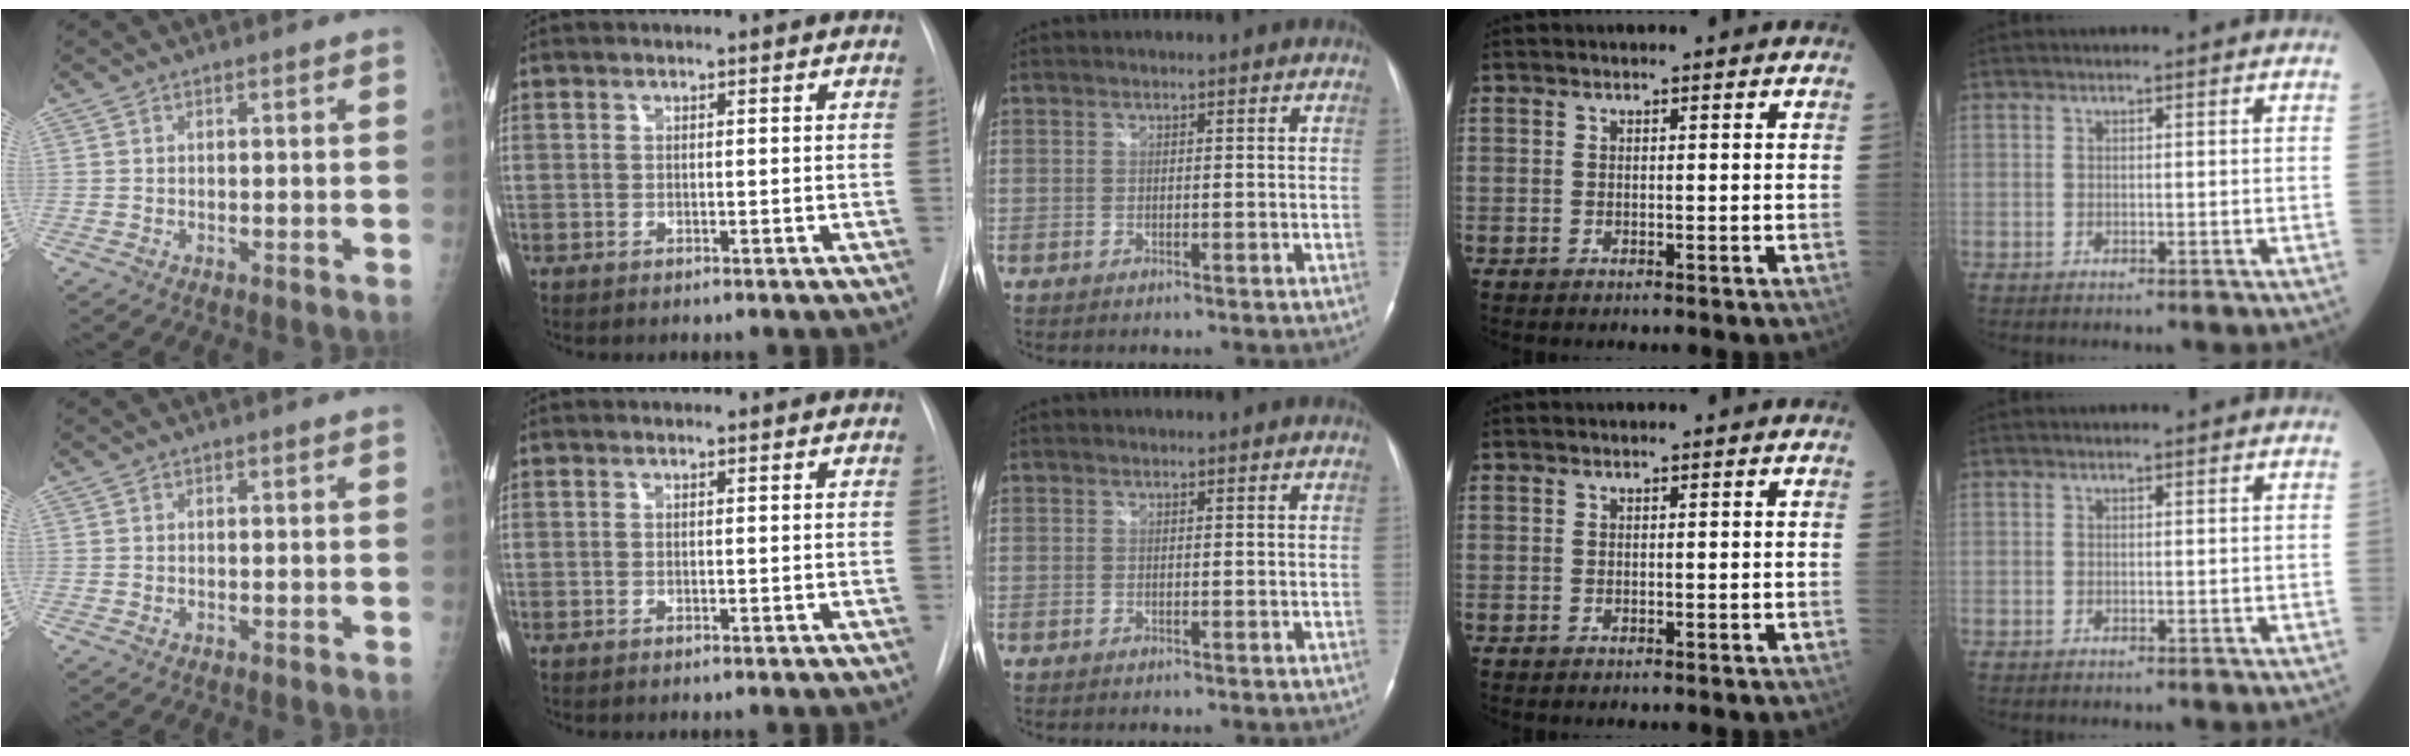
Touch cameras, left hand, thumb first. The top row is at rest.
{"index": {"total": 0.8, "force": [-0.8, 0.0, 0.0], "torque": [0.001, -0.006, -0.014]}}